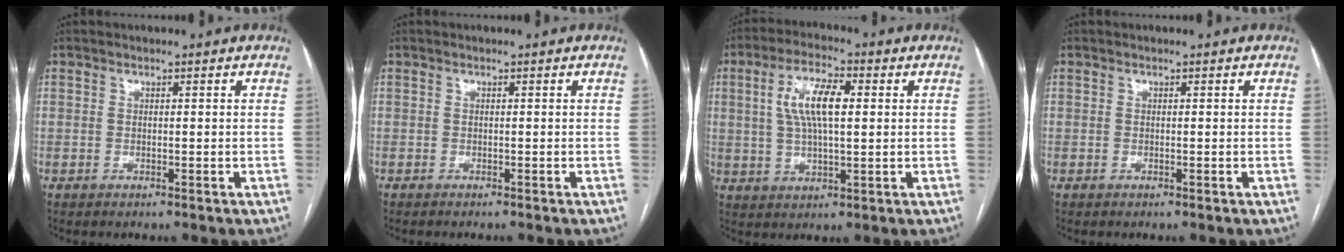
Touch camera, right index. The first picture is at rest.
{"total": 0.9, "force": [-0.9, 0.2, 0.2], "torque": [-0.005, -0.001, -0.014]}
{"total": 9.1, "force": [1.9, 2.8, 8.4], "torque": [-0.168, 0.016, 0.036]}
{"total": 0.0}